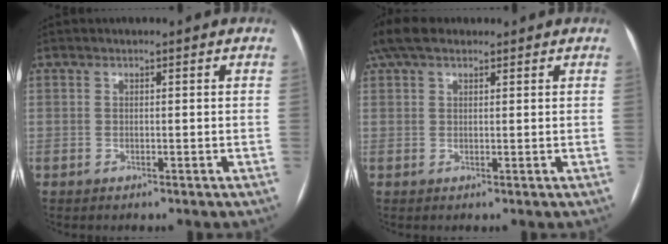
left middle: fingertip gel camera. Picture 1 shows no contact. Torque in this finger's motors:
{"motor_torque": [0.56, -0.58, 0.32, 0.05]}